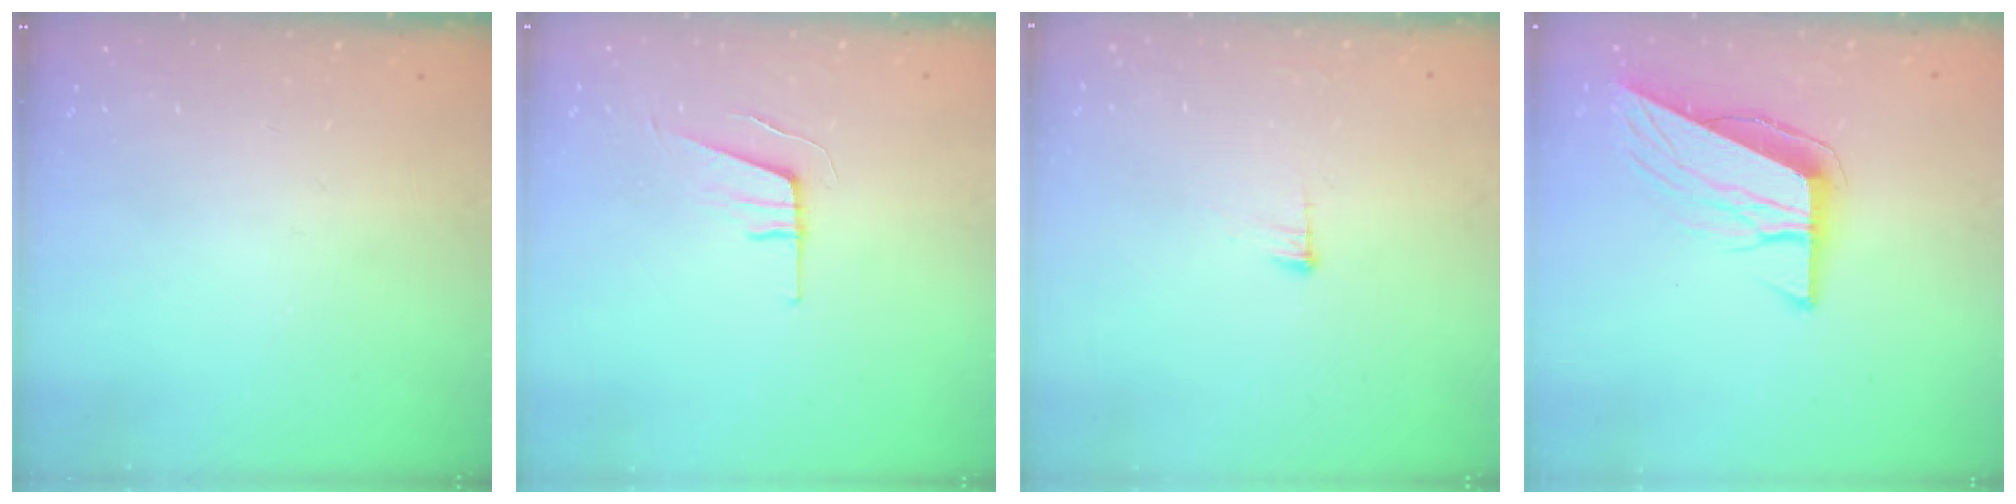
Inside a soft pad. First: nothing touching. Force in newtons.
{"total": 6.4, "press": 5.9, "slide": 2.5}
{"total": 6.5, "press": 6.4, "slide": 1.4}
{"total": 10.2, "press": 10.2, "slide": 0.6}